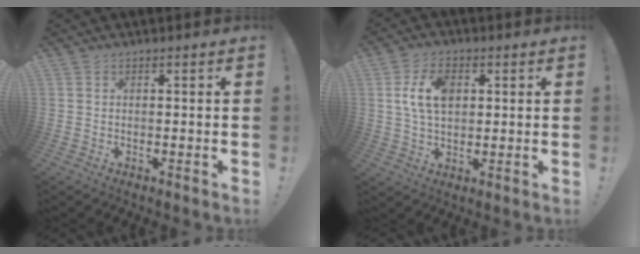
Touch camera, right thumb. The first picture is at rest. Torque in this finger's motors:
{"motor_torque": [1.14, 1.76, 0.92, -0.16, 0.04]}